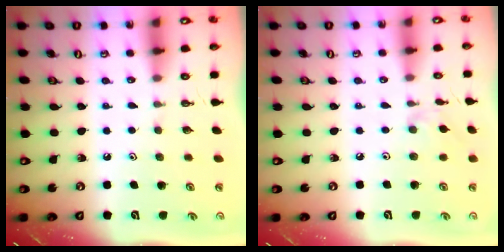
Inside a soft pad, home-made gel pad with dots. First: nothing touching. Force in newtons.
{"total": 1.6, "press": 1.5, "slide": 0.4}